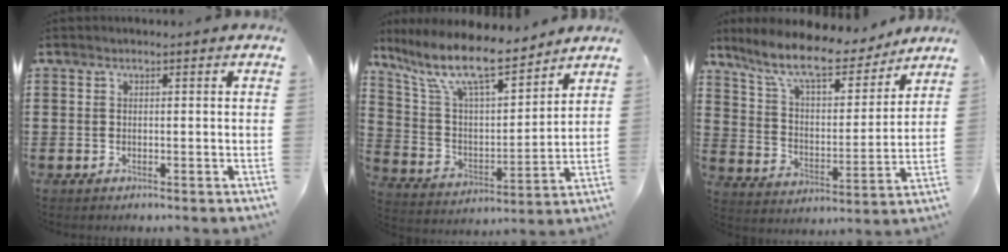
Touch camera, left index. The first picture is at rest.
{"total": 11.4, "force": [9.3, 2.1, 6.3], "torque": [-0.162, -0.055, 0.161]}
{"total": 10.4, "force": [8.8, 1.7, 5.2], "torque": [-0.136, -0.044, 0.151]}